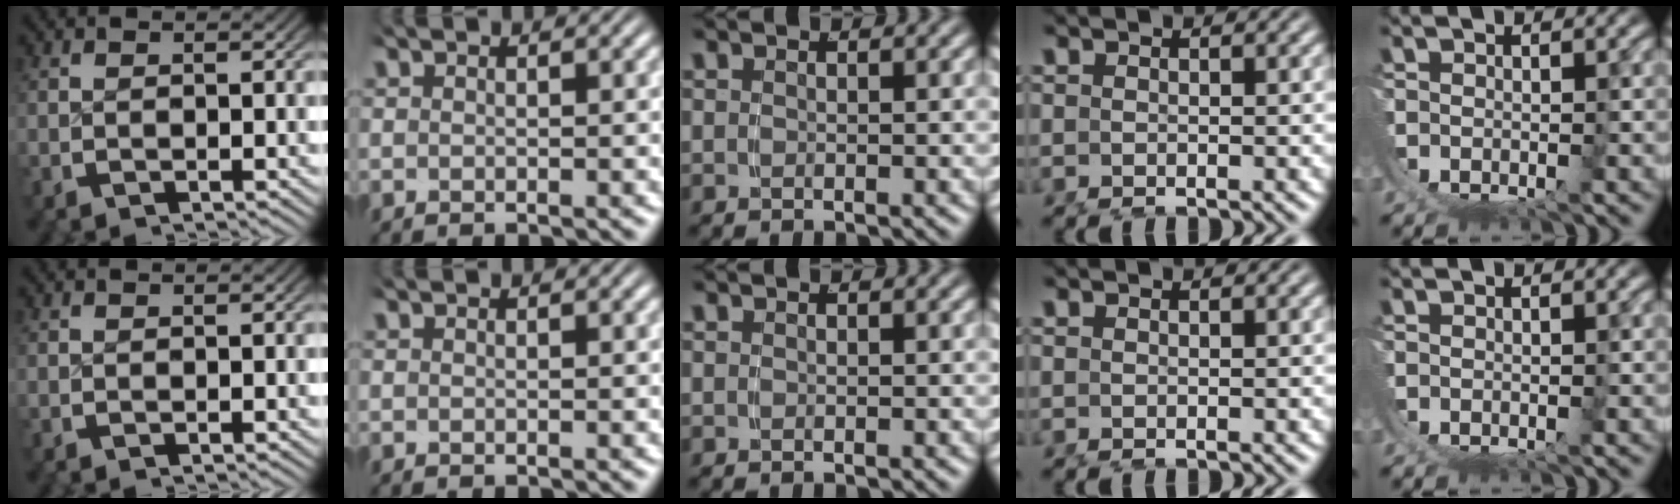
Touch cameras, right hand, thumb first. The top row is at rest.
{}